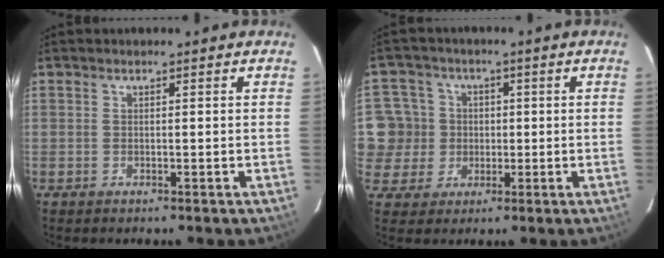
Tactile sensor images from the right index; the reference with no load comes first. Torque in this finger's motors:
{"motor_torque": [-0.02, 0.00, 0.07, 0.01]}